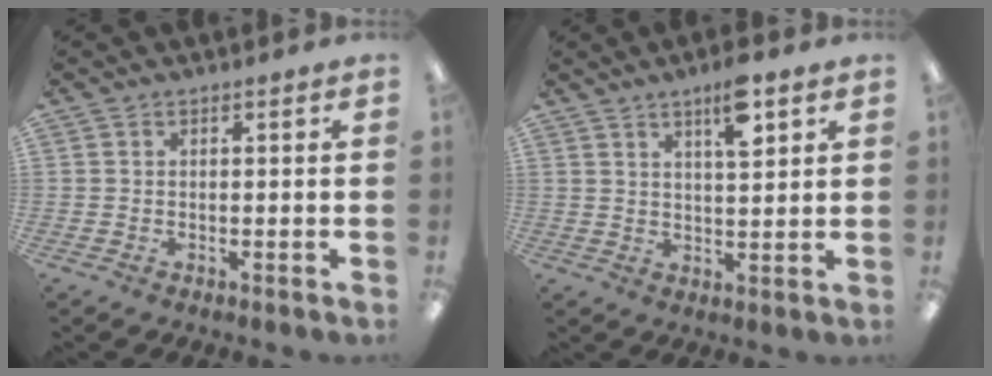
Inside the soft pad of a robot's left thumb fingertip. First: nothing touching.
{"total": 8.0, "force": [4.7, 2.2, 6.1], "torque": [-0.090, -0.017, 0.072]}